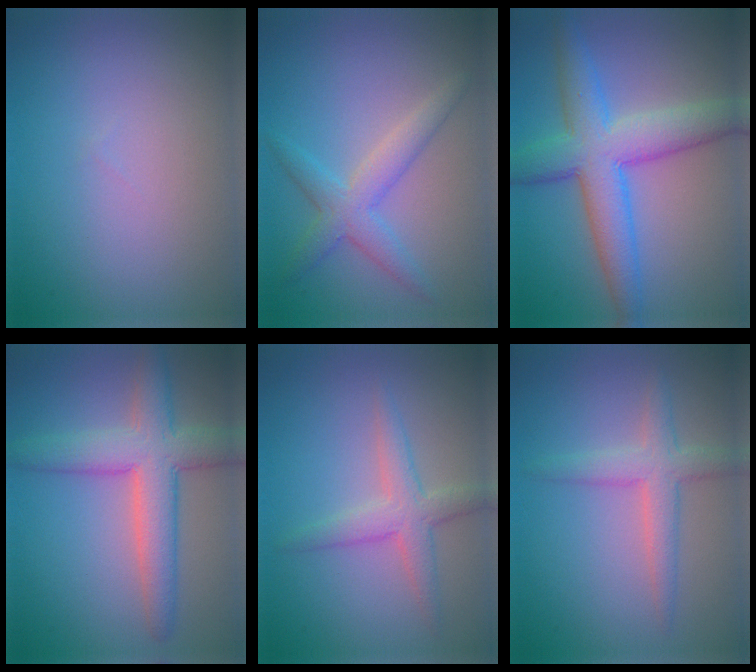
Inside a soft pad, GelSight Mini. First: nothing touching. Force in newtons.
{"total": 3.3, "press": 3.3, "slide": 0.3}
{"total": 7.2, "press": 7.2, "slide": 0.1}
{"total": 6.1, "press": 6.1, "slide": 0.3}
{"total": 2.9, "press": 2.9, "slide": 0.1}
{"total": 3.0, "press": 3.0, "slide": 0.1}